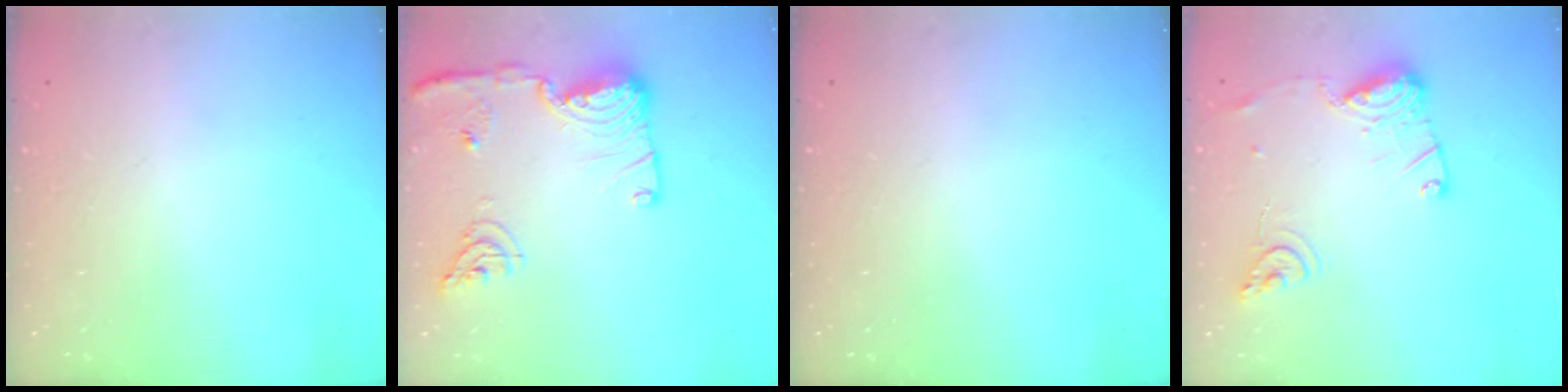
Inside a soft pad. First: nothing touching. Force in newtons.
{"total": 15.2, "press": 14.8, "slide": 3.3}
{"total": 0.0}
{"total": 12.9, "press": 12.8, "slide": 1.5}